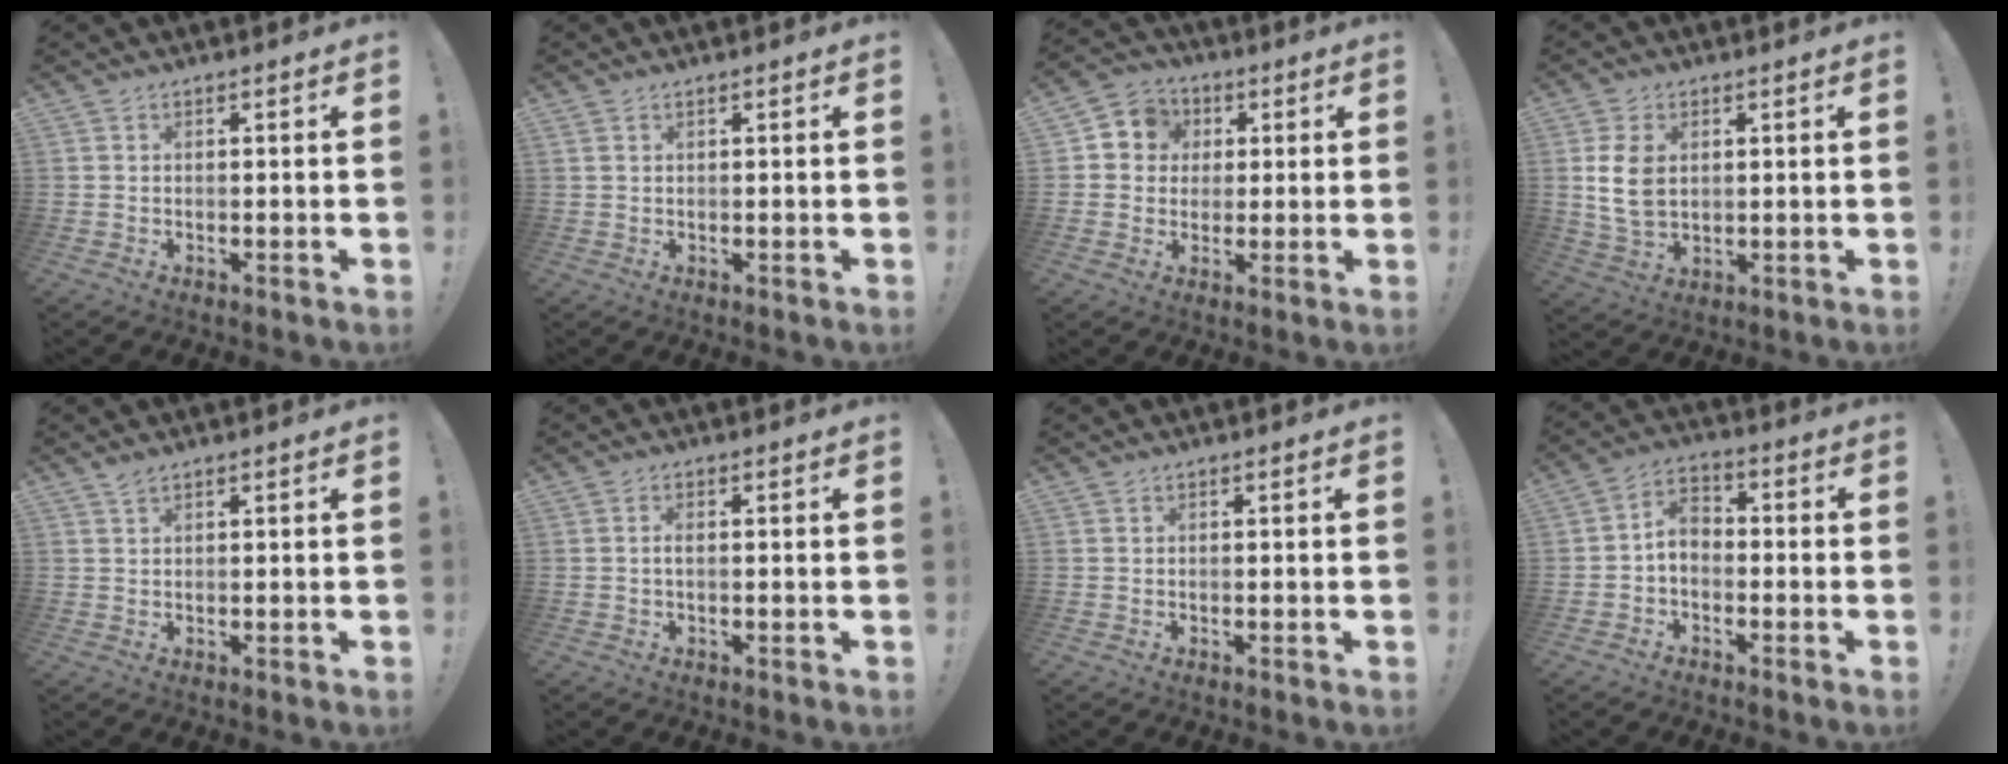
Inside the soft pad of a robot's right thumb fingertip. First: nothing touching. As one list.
[{"total": 1.0, "force": [0.6, 0.5, 0.5], "torque": [-0.013, 0.002, 0.013]}, {"total": 7.7, "force": [0.6, 7.4, 2.1], "torque": [-0.026, 0.008, 0.016]}, {"total": 8.7, "force": [1.7, 5.9, 6.2], "torque": [-0.110, 0.000, 0.033]}, {"total": 1.5, "force": [1.3, 0.4, 0.7], "torque": [-0.015, -0.002, 0.023]}, {"total": 1.4, "force": [-0.3, 0.4, 1.3], "torque": [-0.023, 0.003, -0.005]}, {"total": 0.0}, {"total": 6.2, "force": [-1.4, 4.4, 4.1], "torque": [-0.081, 0.012, -0.021]}]